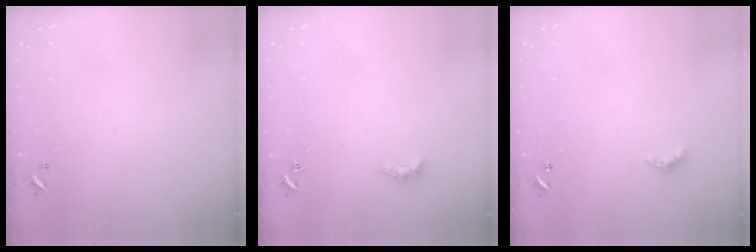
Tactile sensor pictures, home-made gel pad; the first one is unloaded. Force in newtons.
{"total": 2.4, "press": 2.4, "slide": 0.6}
{"total": 3.6, "press": 3.6, "slide": 0.6}